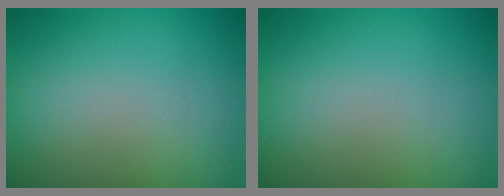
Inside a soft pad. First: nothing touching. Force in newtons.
{"total": 0.0}